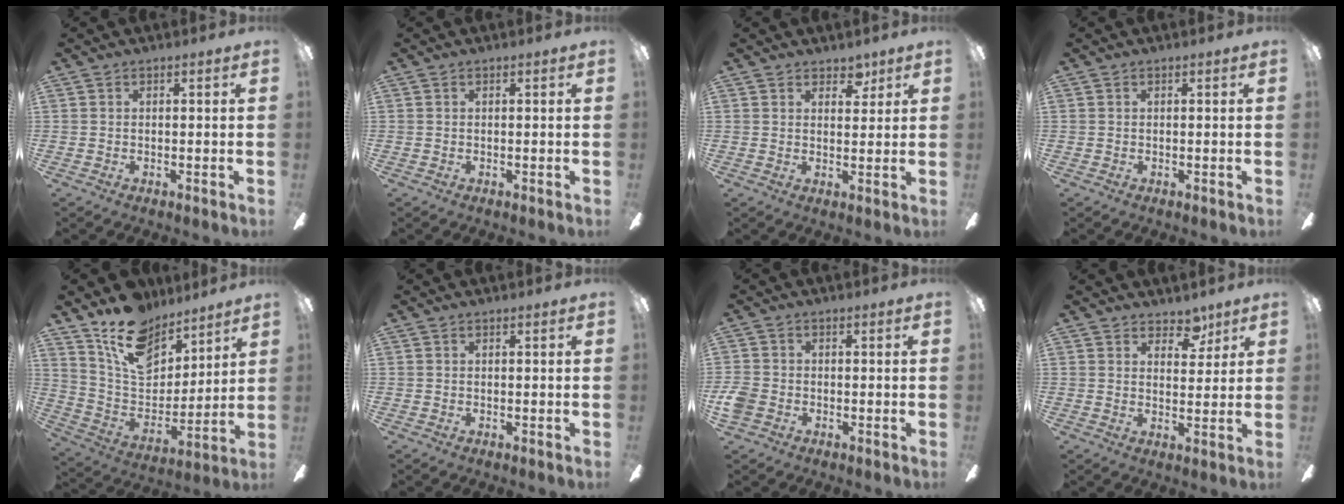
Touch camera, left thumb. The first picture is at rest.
{"total": 0.0}
{"total": 4.2, "force": [3.3, 2.3, 1.3], "torque": [0.000, -0.016, 0.055]}
{"total": 0.0}
{"total": 17.0, "force": [12.6, 9.2, 6.8], "torque": [-0.135, -0.075, 0.234]}
{"total": 0.0}
{"total": 4.1, "force": [-1.5, 3.2, 2.0], "torque": [-0.043, 0.010, -0.028]}
{"total": 6.0, "force": [4.6, 3.2, 2.0], "torque": [-0.011, -0.023, 0.079]}